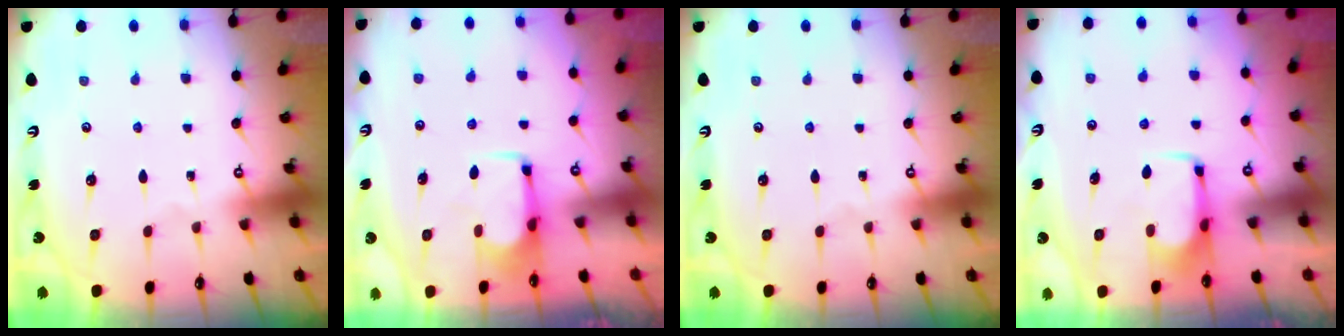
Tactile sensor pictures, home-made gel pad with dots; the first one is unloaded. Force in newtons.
{"total": 2.4, "press": 2.2, "slide": 1.1}
{"total": 0.0}
{"total": 2.0, "press": 2.0, "slide": 0.2}